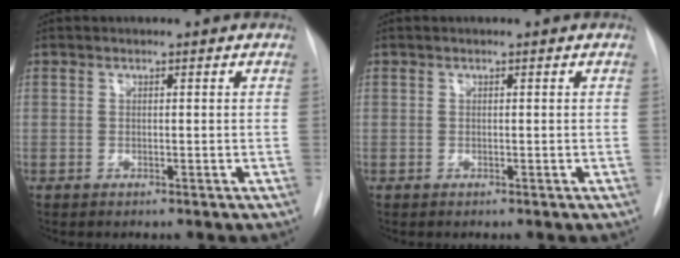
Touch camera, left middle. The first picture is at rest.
{"total": 0.0}